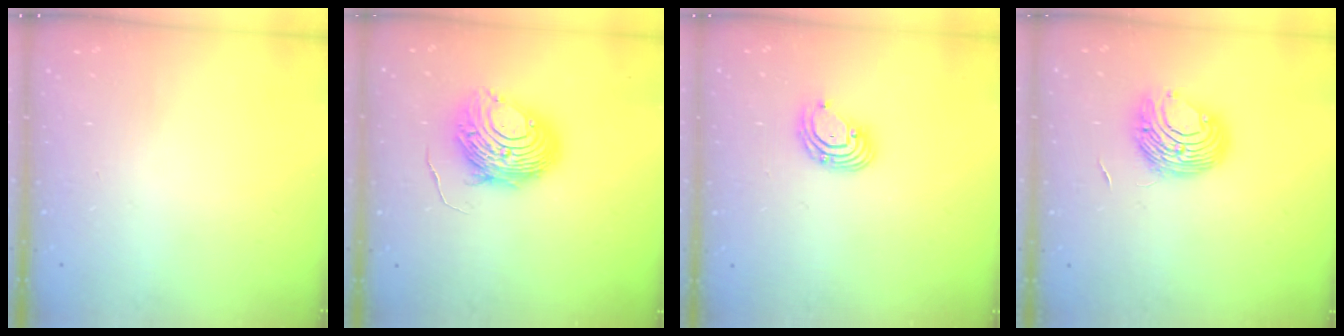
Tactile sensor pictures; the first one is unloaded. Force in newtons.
{"total": 11.8, "press": 11.7, "slide": 1.0}
{"total": 5.6, "press": 5.6, "slide": 0.5}
{"total": 9.4, "press": 9.3, "slide": 1.0}